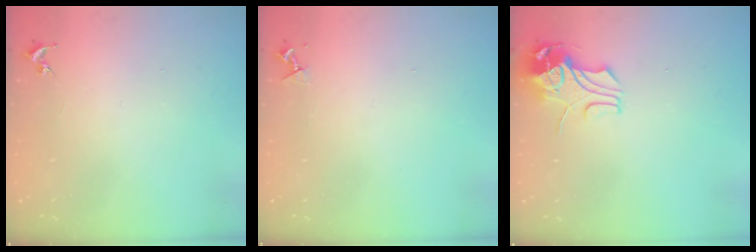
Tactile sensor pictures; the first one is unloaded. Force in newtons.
{"total": 3.8, "press": 3.7, "slide": 0.6}
{"total": 9.2, "press": 9.1, "slide": 1.2}